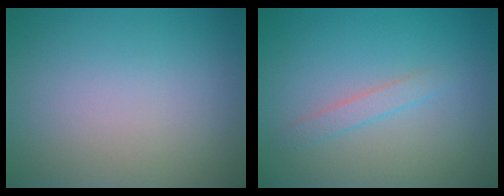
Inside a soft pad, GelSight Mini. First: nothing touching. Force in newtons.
{"total": 1.3, "press": 1.3, "slide": 0.1}